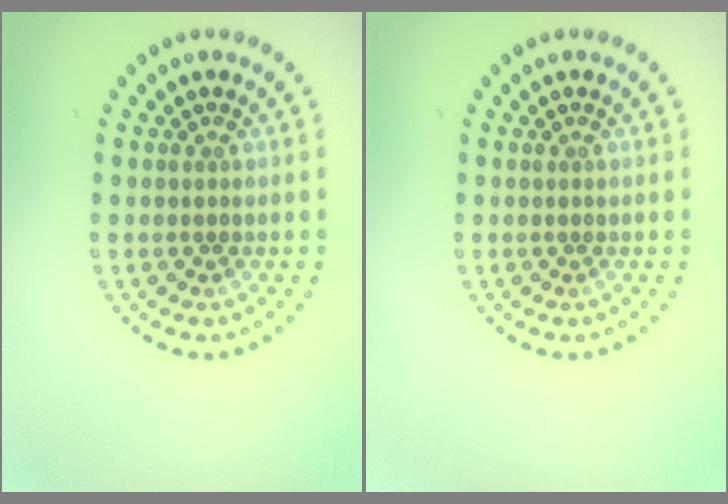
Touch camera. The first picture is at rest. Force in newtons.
{"total": 0.0}